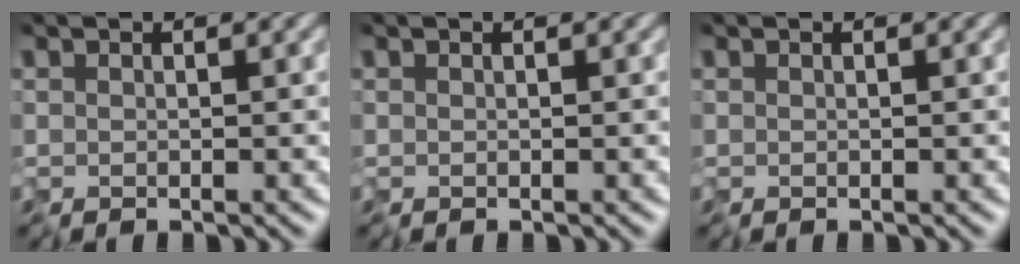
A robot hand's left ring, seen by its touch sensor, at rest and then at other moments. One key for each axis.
{"total": 0.0}
{"total": 0.0}